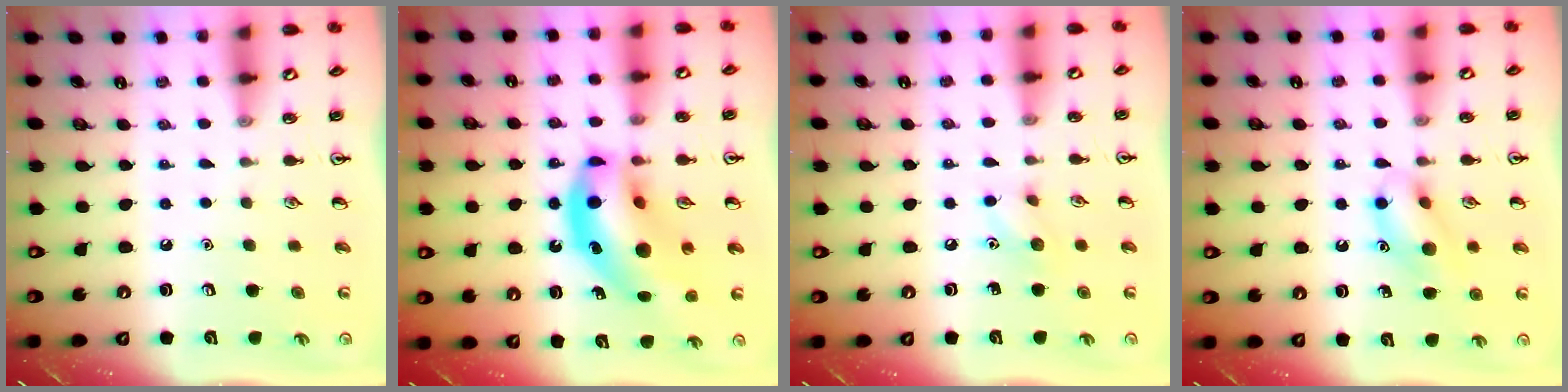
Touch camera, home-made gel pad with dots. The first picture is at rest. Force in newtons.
{"total": 17.5, "press": 16.7, "slide": 5.0}
{"total": 5.8, "press": 5.7, "slide": 1.1}
{"total": 11.8, "press": 11.7, "slide": 0.8}